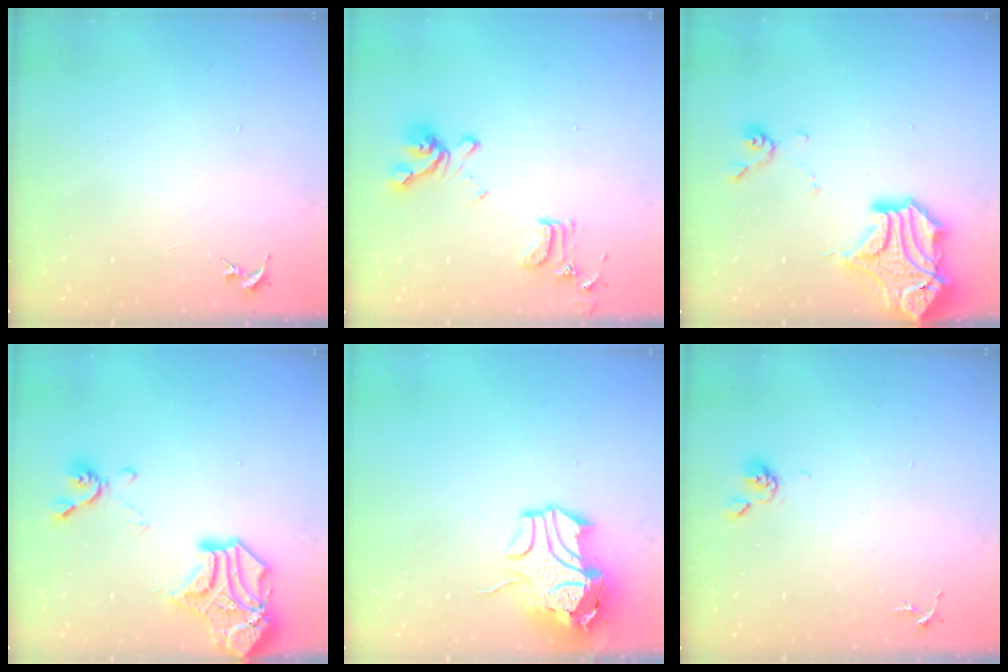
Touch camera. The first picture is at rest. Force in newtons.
{"total": 15.5, "press": 15.4, "slide": 1.5}
{"total": 20.2, "press": 20.0, "slide": 2.5}
{"total": 17.6, "press": 17.6, "slide": 1.5}
{"total": 13.3, "press": 13.1, "slide": 2.0}
{"total": 4.4, "press": 4.3, "slide": 0.8}